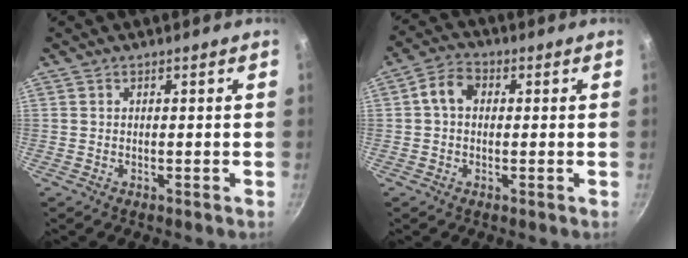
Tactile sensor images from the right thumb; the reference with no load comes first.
{"total": 5.1, "force": [0.6, 3.7, 3.5], "torque": [-0.059, 0.017, -0.001]}